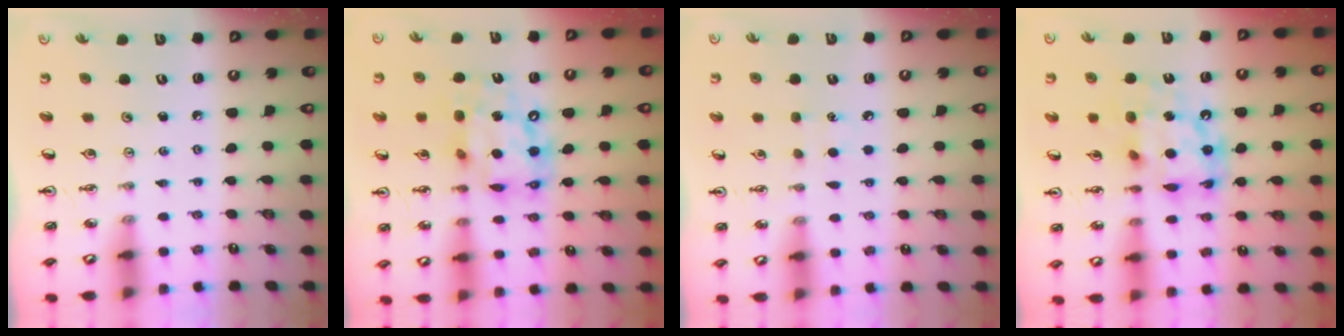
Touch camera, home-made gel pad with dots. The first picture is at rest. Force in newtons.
{"total": 14.0, "press": 14.0, "slide": 1.4}
{"total": 4.2, "press": 4.2, "slide": 0.4}
{"total": 14.5, "press": 14.4, "slide": 1.8}